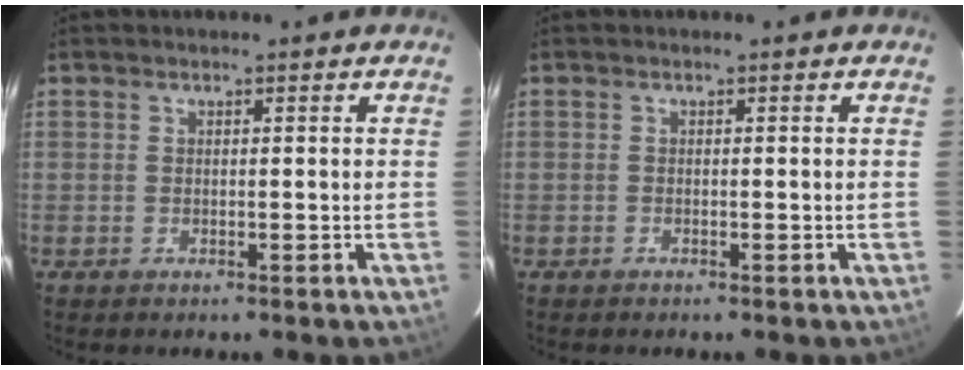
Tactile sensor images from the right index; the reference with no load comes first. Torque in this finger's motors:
{"motor_torque": [0.02, -0.02, 0.01, 0.00]}